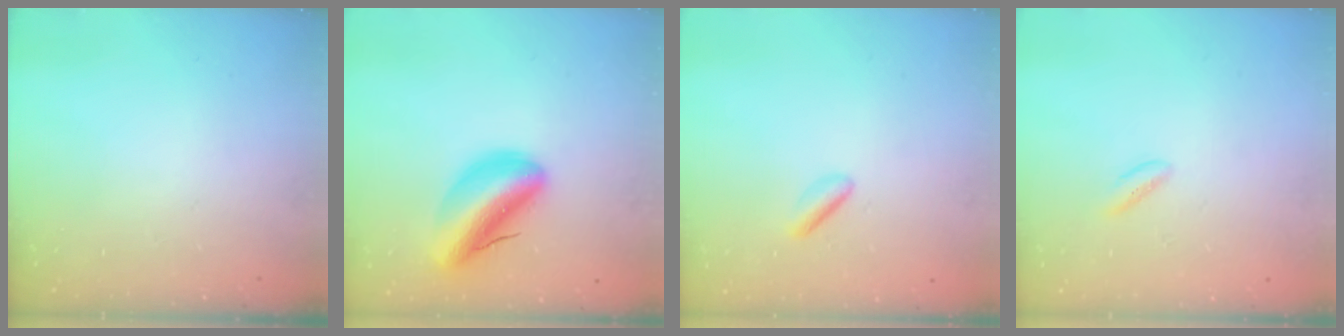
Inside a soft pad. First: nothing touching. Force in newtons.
{"total": 13.5, "press": 12.9, "slide": 4.0}
{"total": 1.8, "press": 1.5, "slide": 0.9}
{"total": 1.3, "press": 1.1, "slide": 0.6}